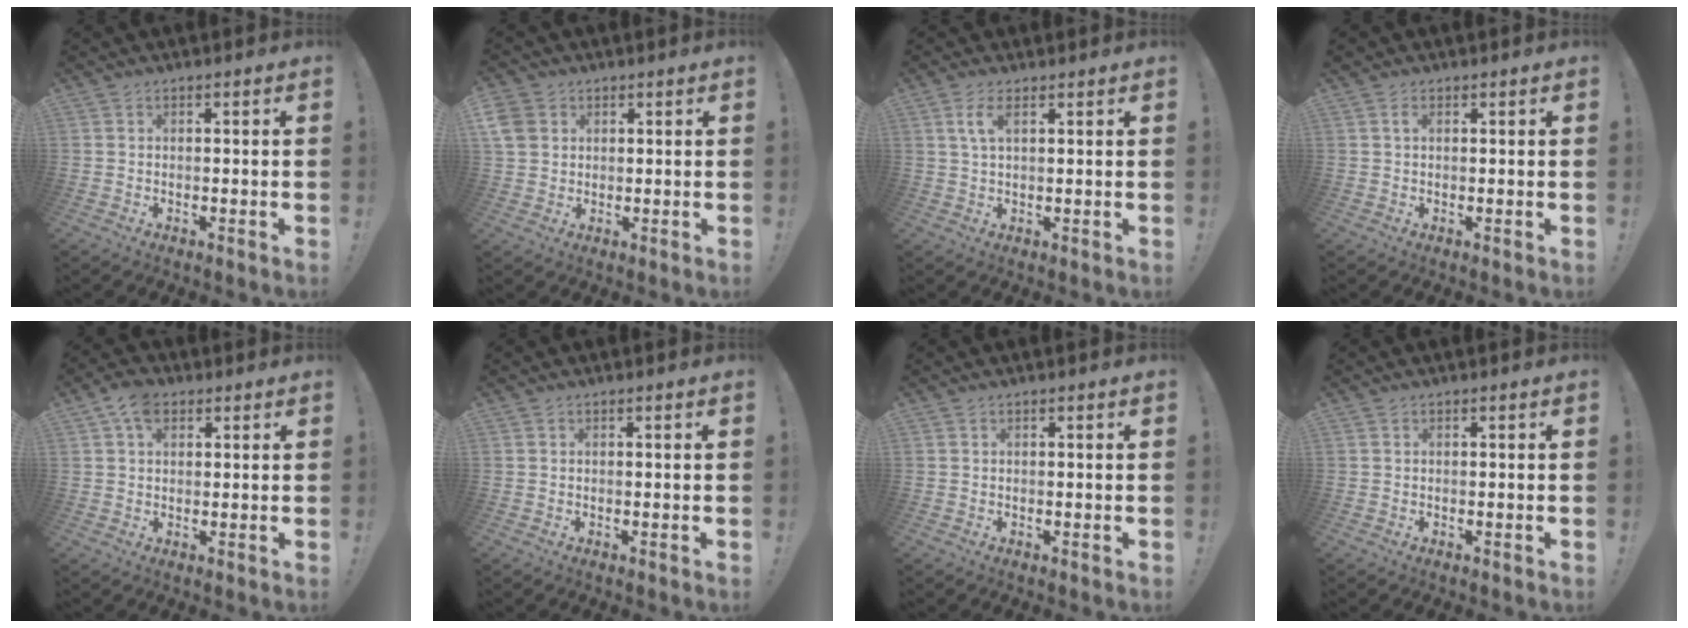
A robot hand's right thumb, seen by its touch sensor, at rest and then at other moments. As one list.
[{"total": 7.0, "force": [2.5, 6.1, 2.5], "torque": [-0.050, -0.011, 0.050]}, {"total": 4.4, "force": [2.1, 1.7, 3.4], "torque": [-0.062, -0.002, 0.036]}, {"total": 1.4, "force": [0.7, 0.7, 1.0], "torque": [-0.014, 0.000, 0.010]}, {"total": 6.3, "force": [2.8, 4.0, 4.0], "torque": [-0.066, 0.000, 0.053]}, {"total": 0.0}, {"total": 0.0}, {"total": 0.0}]